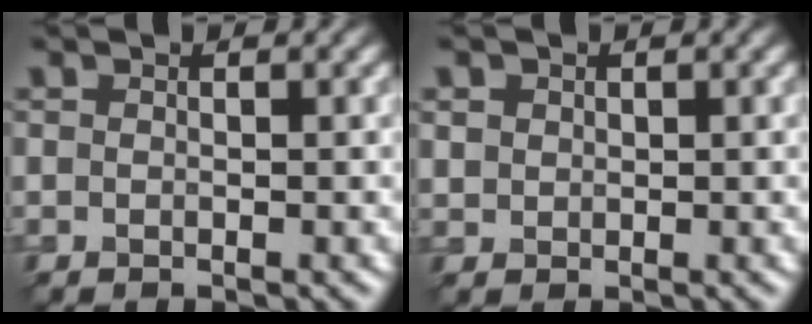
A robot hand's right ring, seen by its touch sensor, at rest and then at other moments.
{"total": 1.3, "force": [0.4, 1.2, 0.3], "torque": [-0.007, -0.006, 0.014]}